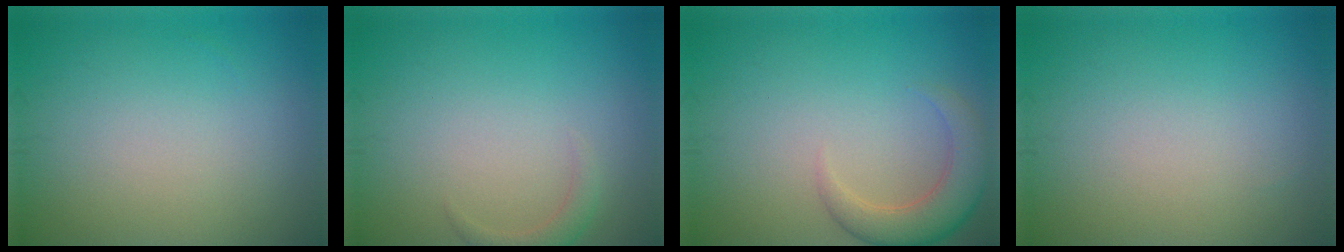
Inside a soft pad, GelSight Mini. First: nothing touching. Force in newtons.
{"total": 1.3, "press": 1.3, "slide": 0.1}
{"total": 4.1, "press": 4.1, "slide": 0.4}
{"total": 0.0}